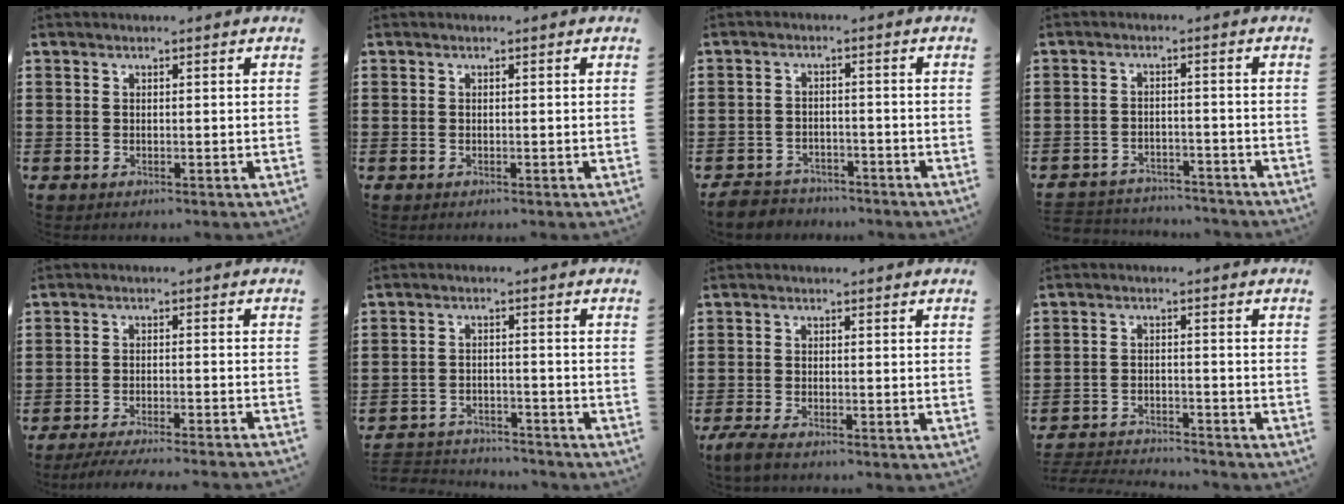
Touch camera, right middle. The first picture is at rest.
{"total": 0.0}
{"total": 3.6, "force": [-3.4, 1.1, 0.0], "torque": [-0.012, 0.001, -0.076]}
{"total": 3.2, "force": [-3.1, 0.6, -0.1], "torque": [-0.006, 0.002, -0.068]}
{"total": 3.9, "force": [-3.7, -0.2, 1.3], "torque": [-0.020, -0.004, -0.073]}
{"total": 3.2, "force": [-3.2, 0.6, 0.0], "torque": [-0.008, 0.003, -0.070]}
{"total": 2.0, "force": [-1.6, 0.2, 1.2], "torque": [-0.035, -0.003, -0.035]}
{"total": 3.3, "force": [-3.3, 0.3, 0.3], "torque": [-0.009, 0.003, -0.072]}